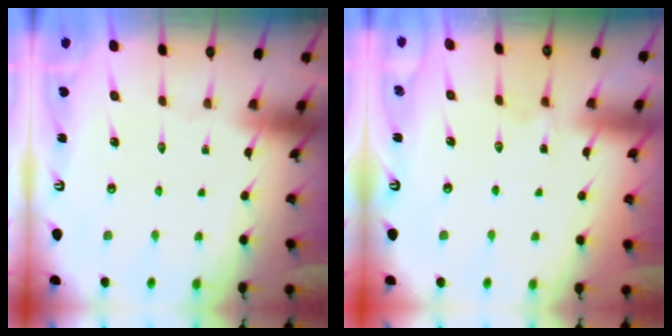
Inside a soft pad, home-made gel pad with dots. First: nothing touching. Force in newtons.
{"total": 3.4, "press": 3.4, "slide": 0.5}